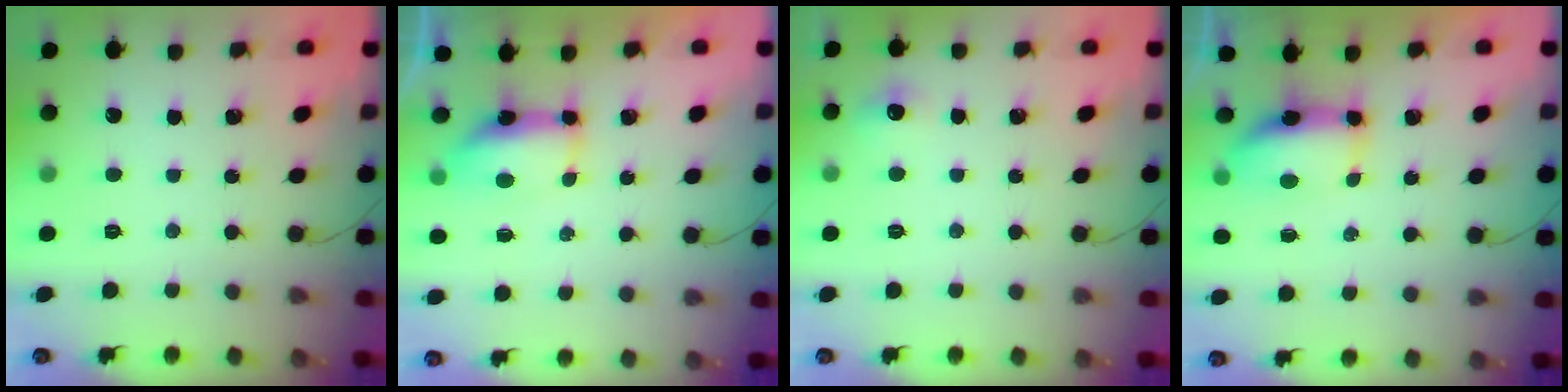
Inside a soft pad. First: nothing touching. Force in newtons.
{"total": 12.0, "press": 8.1, "slide": 8.8}
{"total": 4.6, "press": 4.3, "slide": 1.5}
{"total": 12.8, "press": 8.6, "slide": 9.5}